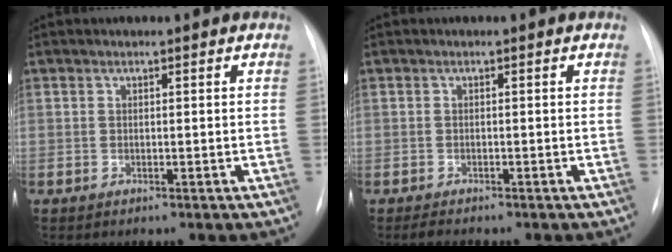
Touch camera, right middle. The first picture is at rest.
{"total": 1.4, "force": [-1.2, 0.3, 0.6], "torque": [-0.018, -0.005, -0.018]}